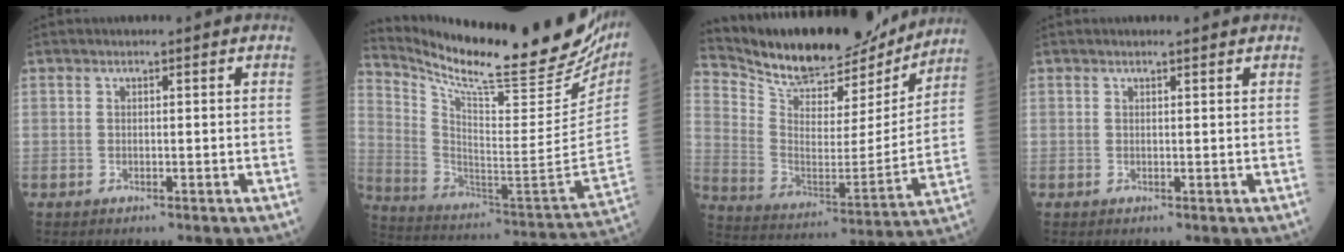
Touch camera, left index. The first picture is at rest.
{"total": 28.0, "force": [23.9, 3.2, 14.3], "torque": [-0.249, -0.082, 0.343]}
{"total": 21.2, "force": [19.3, 6.2, 6.3], "torque": [-0.119, -0.013, 0.304]}
{"total": 1.4, "force": [1.3, -0.1, 0.4], "torque": [-0.012, 0.001, 0.018]}